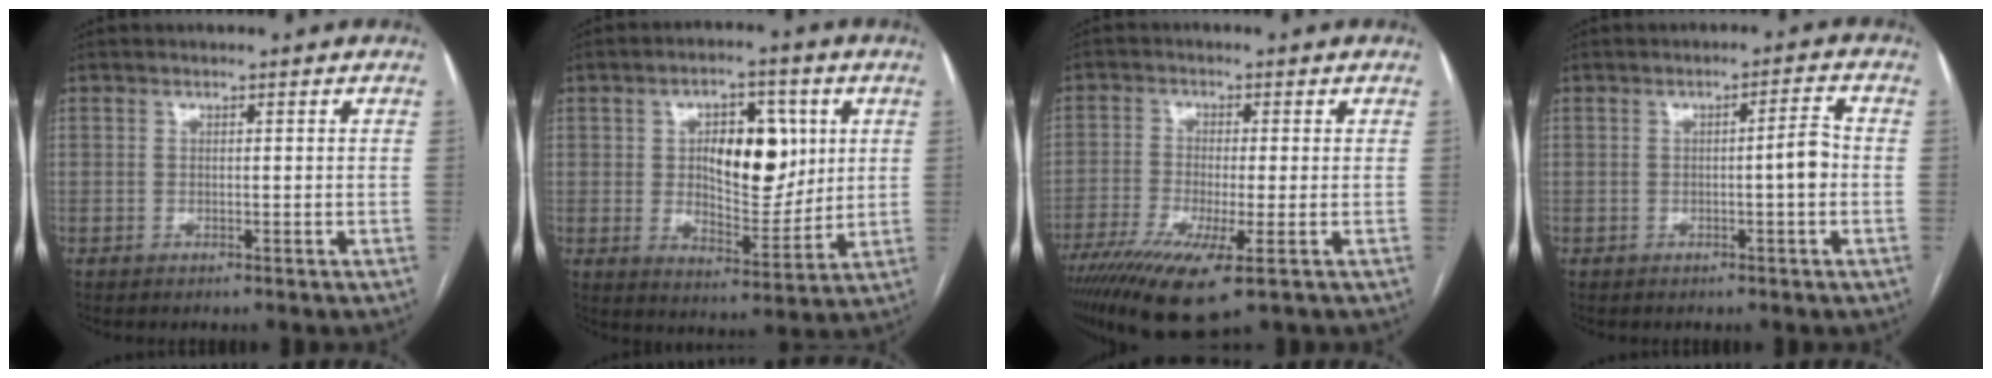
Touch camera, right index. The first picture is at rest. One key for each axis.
{"total": 12.1, "fx": 2.8, "fy": 5.7, "fz": 10.3, "tx": -0.159, "ty": 0.010, "tz": 0.051}
{"total": 12.3, "fx": -6.9, "fy": 1.9, "fz": 10.1, "tx": -0.182, "ty": -0.033, "tz": -0.117}
{"total": 3.5, "fx": -0.6, "fy": 0.1, "fz": 3.4, "tx": -0.047, "ty": 0.006, "tz": -0.010}